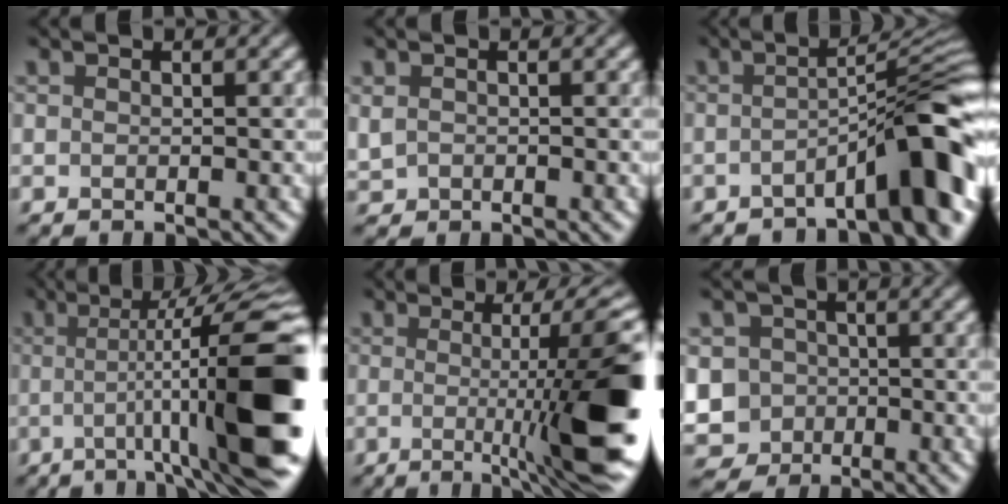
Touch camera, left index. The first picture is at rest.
{"total": 1.1, "force": [-0.3, 0.9, 0.6], "torque": [-0.014, 0.000, -0.003]}
{"total": 8.4, "force": [-4.2, 1.5, 7.2], "torque": [-0.084, 0.025, -0.068]}
{"total": 16.1, "force": [-1.5, 3.1, 15.8], "torque": [-0.202, 0.020, -0.017]}
{"total": 12.3, "force": [-1.2, 2.0, 12.1], "torque": [-0.143, -0.006, -0.015]}
{"total": 8.8, "force": [-2.6, 7.9, 2.8], "torque": [-0.063, -0.004, -0.074]}